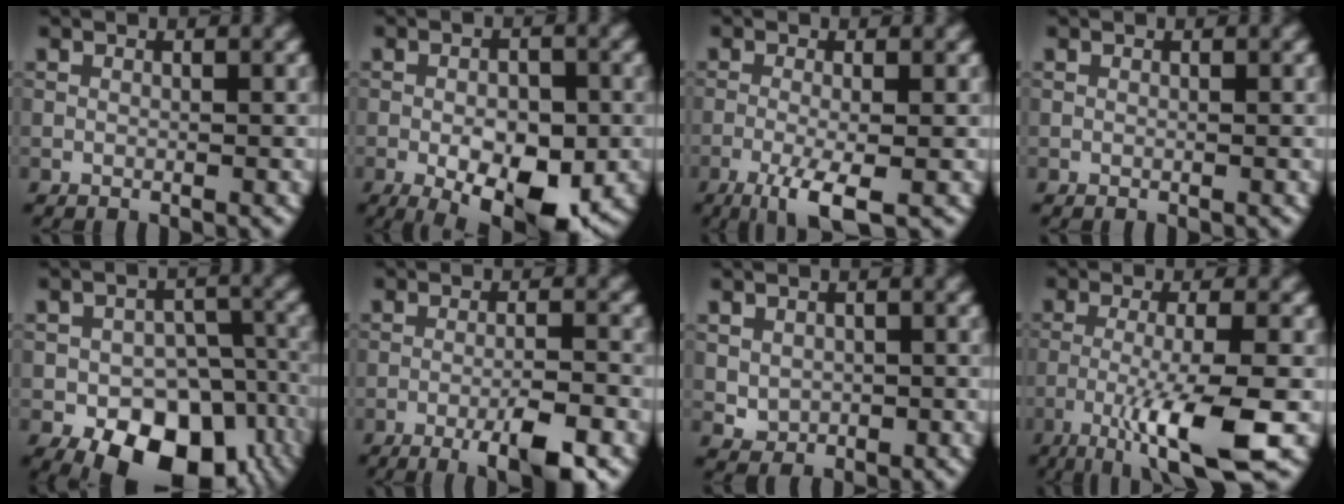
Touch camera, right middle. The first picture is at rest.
{"total": 8.6, "force": [-3.1, 3.9, 7.0], "torque": [-0.107, -0.013, -0.042]}
{"total": 4.7, "force": [-2.3, 1.0, 4.0], "torque": [-0.072, 0.001, -0.050]}
{"total": 0.0}
{"total": 12.3, "force": [-6.0, 7.3, 7.9], "torque": [-0.107, -0.025, -0.079]}
{"total": 5.4, "force": [-3.0, 0.9, 4.4], "torque": [-0.072, 0.002, -0.047]}
{"total": 1.9, "force": [0.1, 1.6, 0.9], "torque": [-0.016, -0.006, 0.006]}
{"total": 8.3, "force": [-3.9, 1.1, 7.2], "torque": [-0.120, 0.003, -0.074]}